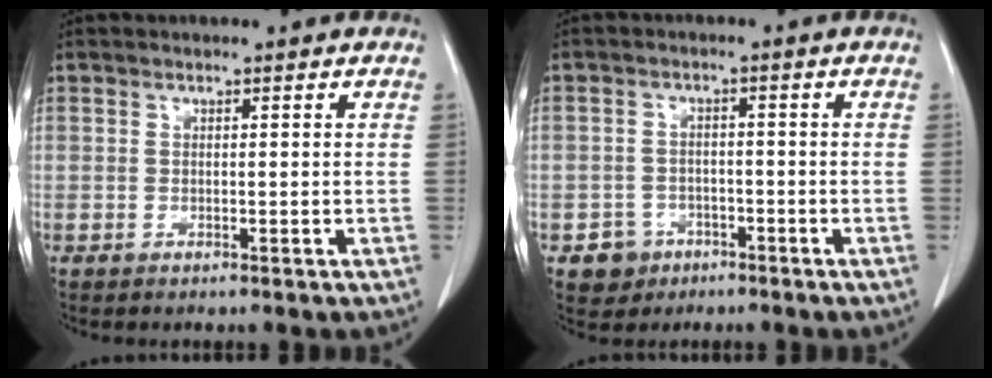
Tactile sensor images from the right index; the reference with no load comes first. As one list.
[{"total": 4.1, "force": [-2.3, 3.4, 0.3], "torque": [0.000, 0.014, -0.032]}]